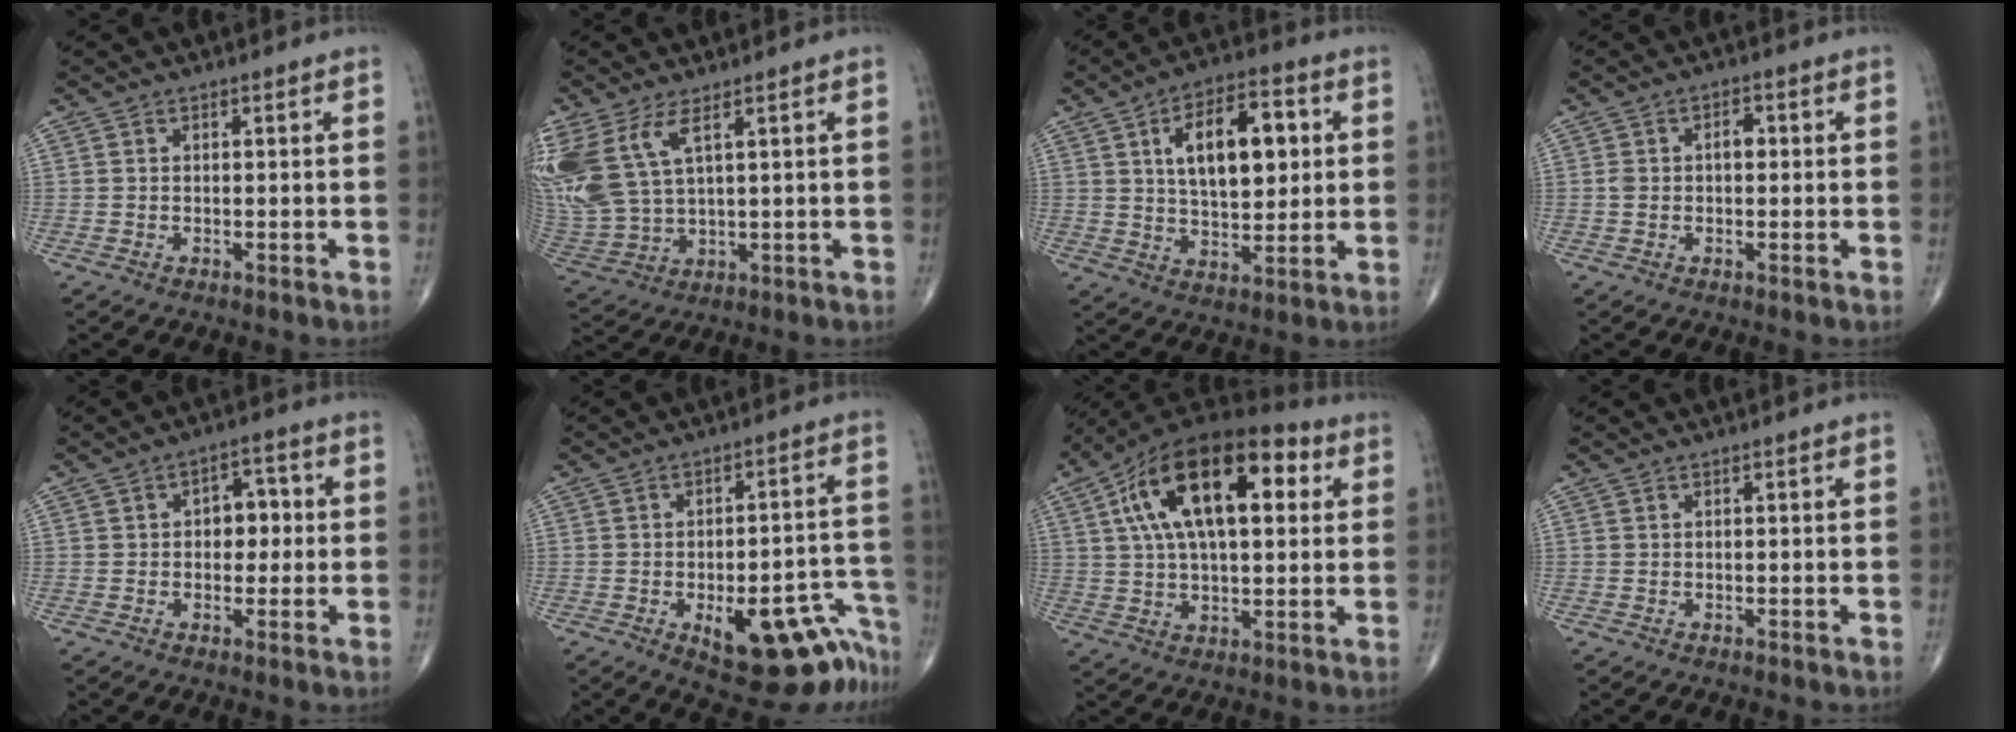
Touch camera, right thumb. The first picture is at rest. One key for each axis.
{"total": 14.7, "fx": 6.0, "fy": 6.9, "fz": 11.5, "tx": -0.285, "ty": -0.017, "tz": 0.136}
{"total": 15.0, "fx": 3.6, "fy": 7.5, "fz": 12.4, "tx": -0.173, "ty": 0.000, "tz": 0.059}
{"total": 3.4, "fx": 0.2, "fy": 2.1, "fz": 2.6, "tx": -0.048, "ty": 0.017, "tz": 0.003}
{"total": 5.9, "fx": 0.4, "fy": 4.0, "fz": 4.3, "tx": -0.031, "ty": 0.012, "tz": 0.001}
{"total": 17.3, "fx": -9.7, "fy": 7.0, "fz": 12.5, "tx": -0.077, "ty": 0.081, "tz": -0.120}
{"total": 22.2, "fx": 6.6, "fy": 10.7, "fz": 18.3, "tx": -0.306, "ty": 0.021, "tz": 0.102}
{"total": 0.0}